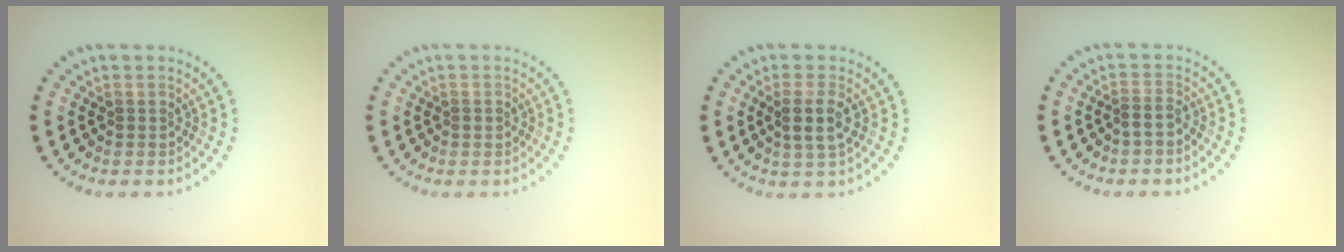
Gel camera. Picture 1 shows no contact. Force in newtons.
{"total": 0.8, "press": 0.8, "slide": 0.1}
{"total": 2.5, "press": 2.1, "slide": 1.2}
{"total": 1.2, "press": 0.8, "slide": 0.8}